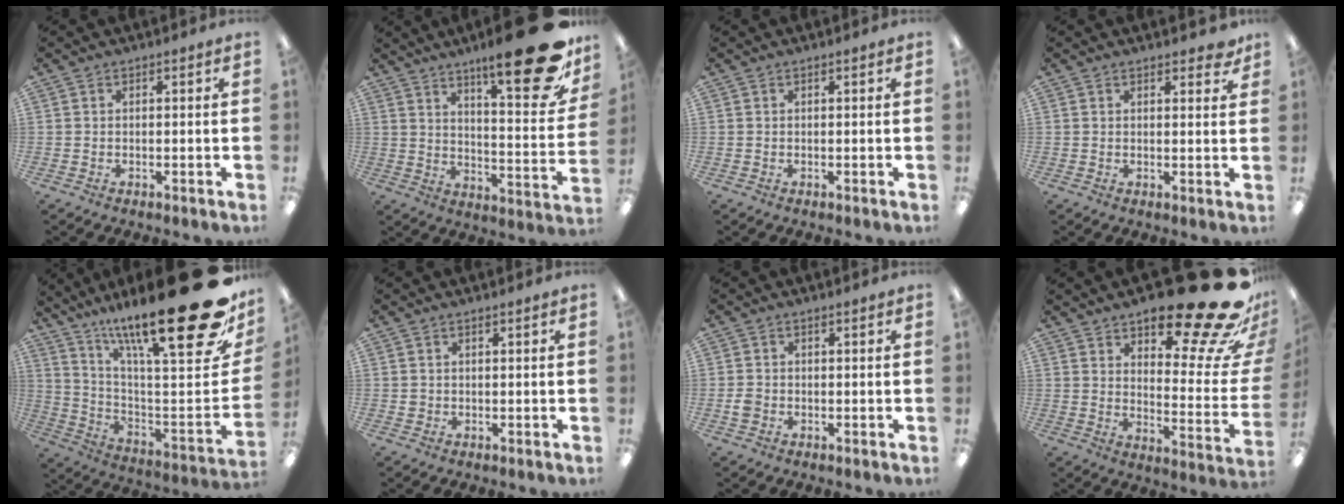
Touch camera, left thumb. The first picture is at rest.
{"total": 25.3, "force": [15.5, 6.5, 18.9], "torque": [-0.264, -0.105, 0.247]}
{"total": 0.0}
{"total": 2.5, "force": [2.0, 1.0, 1.2], "torque": [-0.003, -0.007, 0.031]}
{"total": 31.9, "force": [18.9, 7.8, 24.5], "torque": [-0.338, -0.141, 0.323]}
{"total": 0.9, "force": [0.4, 0.8, 0.2], "torque": [-0.006, 0.004, 0.007]}
{"total": 2.0, "force": [-0.4, 1.7, 0.9], "torque": [-0.015, 0.005, -0.008]}
{"total": 24.4, "force": [17.0, 7.6, 15.8], "torque": [-0.190, -0.126, 0.269]}